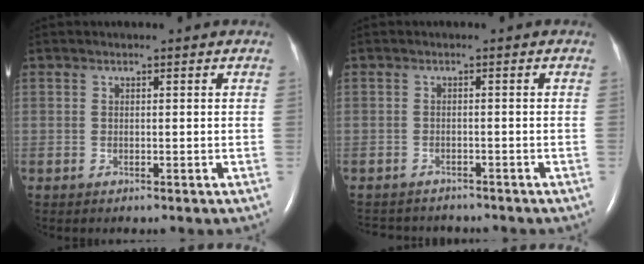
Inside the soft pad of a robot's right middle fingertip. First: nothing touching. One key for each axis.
{"total": 6.9, "fx": -6.4, "fy": 2.0, "fz": 1.3, "tx": -0.024, "ty": -0.002, "tz": -0.085}